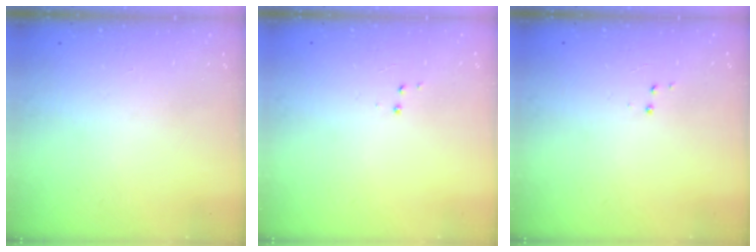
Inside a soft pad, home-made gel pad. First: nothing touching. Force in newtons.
{"total": 2.9, "press": 2.8, "slide": 0.4}
{"total": 2.9, "press": 2.8, "slide": 0.4}